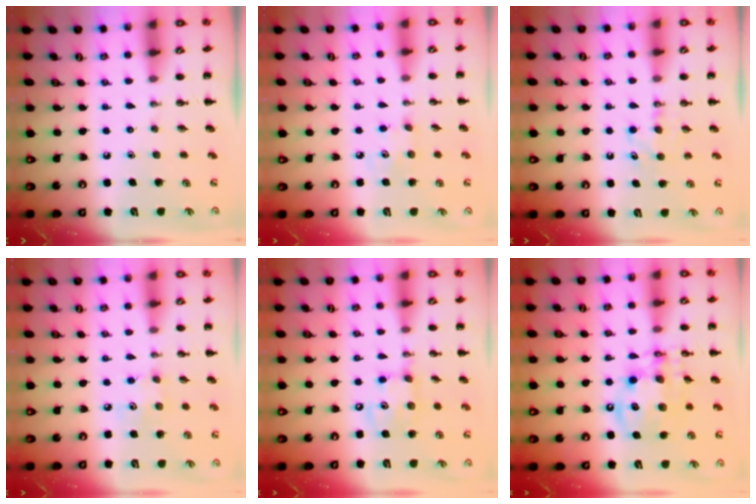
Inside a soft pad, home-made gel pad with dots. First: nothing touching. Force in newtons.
{"total": 4.7, "press": 4.6, "slide": 1.0}
{"total": 4.6, "press": 4.5, "slide": 1.2}
{"total": 4.0, "press": 3.9, "slide": 1.1}
{"total": 7.9, "press": 7.8, "slide": 1.1}
{"total": 12.4, "press": 12.0, "slide": 3.0}